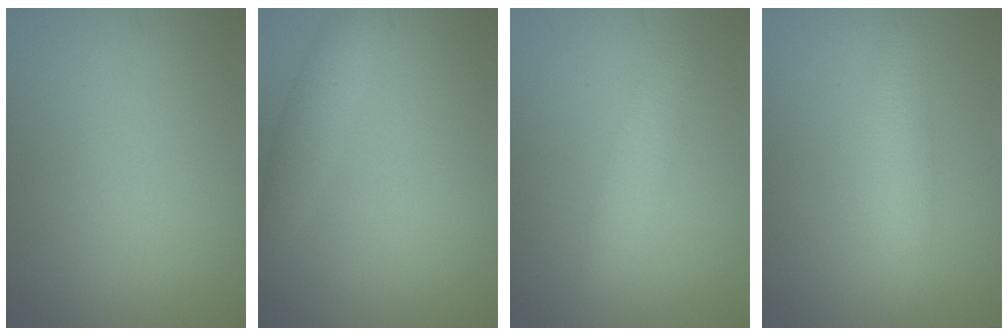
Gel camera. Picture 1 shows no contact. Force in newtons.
{"total": 2.2, "press": 2.2, "slide": 0.2}
{"total": 2.4, "press": 2.4, "slide": 0.0}
{"total": 3.0, "press": 3.0, "slide": 0.0}